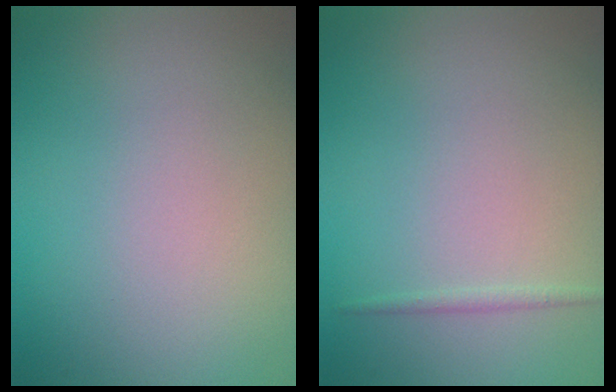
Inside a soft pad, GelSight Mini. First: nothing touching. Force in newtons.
{"total": 0.6, "press": 0.6, "slide": 0.0}